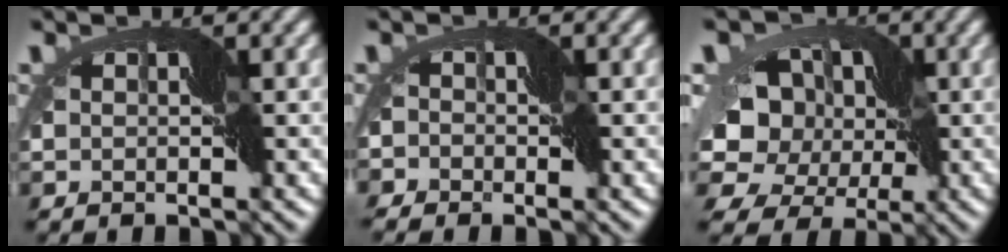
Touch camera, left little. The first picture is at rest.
{"total": 3.3, "force": [-2.5, 2.2, 0.2], "torque": [0.013, 0.004, -0.043]}
{"total": 10.9, "force": [-0.2, 9.0, 6.1], "torque": [-0.076, 0.008, -0.029]}